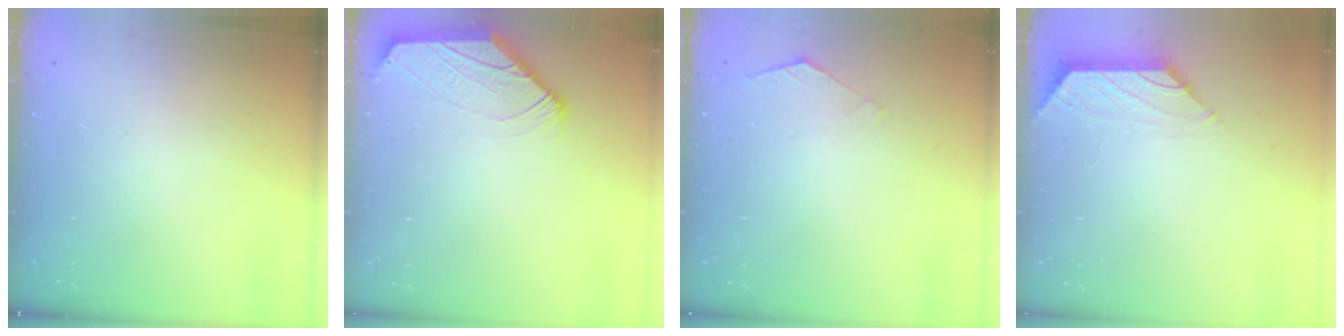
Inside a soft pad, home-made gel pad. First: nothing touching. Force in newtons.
{"total": 0.6, "press": 0.6, "slide": 0.2}
{"total": 1.3, "press": 1.2, "slide": 0.4}
{"total": 0.0}